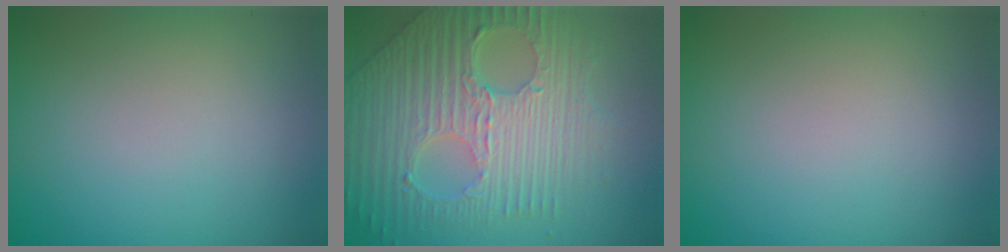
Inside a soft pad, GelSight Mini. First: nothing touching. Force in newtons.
{"total": 9.6, "press": 6.5, "slide": 7.1}
{"total": 0.0}